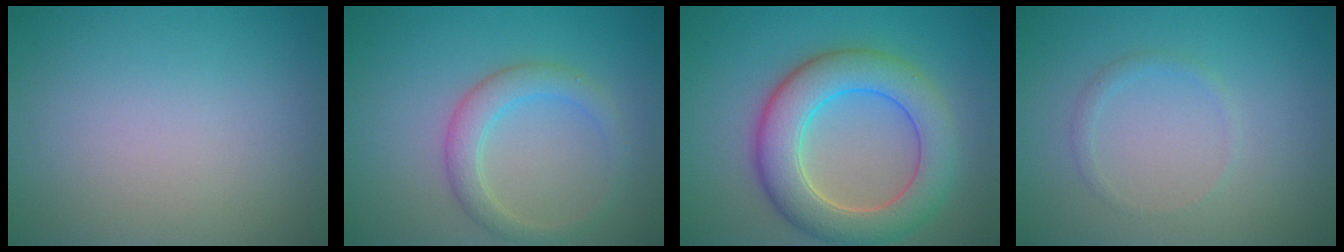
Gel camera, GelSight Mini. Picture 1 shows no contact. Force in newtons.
{"total": 3.0, "press": 3.0, "slide": 0.1}
{"total": 7.6, "press": 7.6, "slide": 0.4}
{"total": 0.9, "press": 0.9, "slide": 0.1}